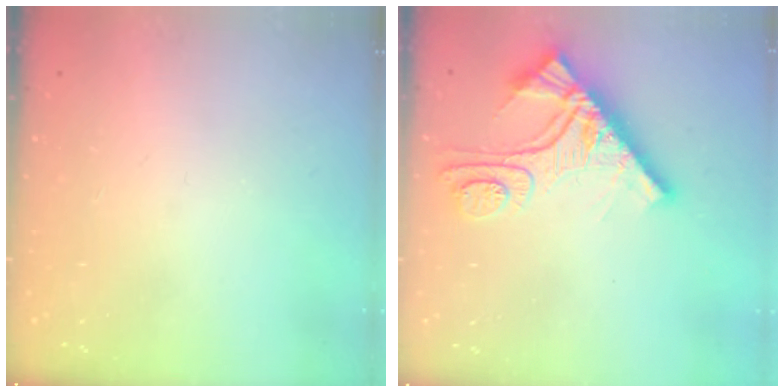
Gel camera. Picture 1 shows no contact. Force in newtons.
{"total": 11.8, "press": 11.8, "slide": 1.2}